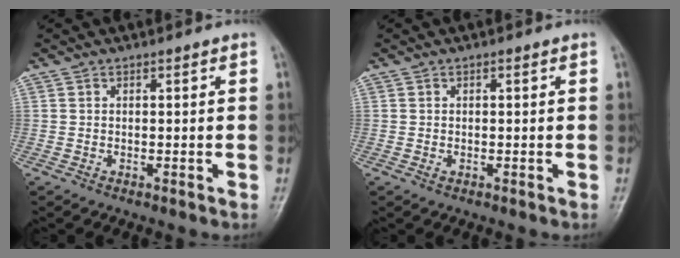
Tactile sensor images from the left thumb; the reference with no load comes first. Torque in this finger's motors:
{"motor_torque": [-0.10, -0.09, -0.06, -0.06, 0.00]}